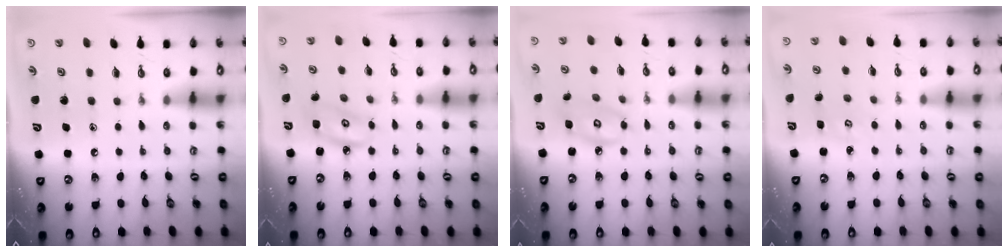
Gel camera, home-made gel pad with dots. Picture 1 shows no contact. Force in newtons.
{"total": 4.9, "press": 4.9, "slide": 0.4}
{"total": 6.8, "press": 6.8, "slide": 0.3}
{"total": 2.5, "press": 2.5, "slide": 0.2}